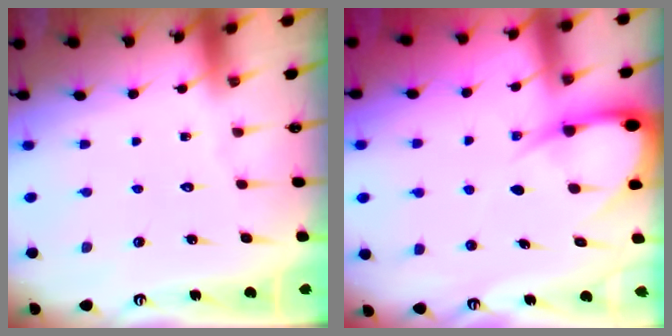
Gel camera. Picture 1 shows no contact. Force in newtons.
{"total": 7.1, "press": 7.1, "slide": 0.8}